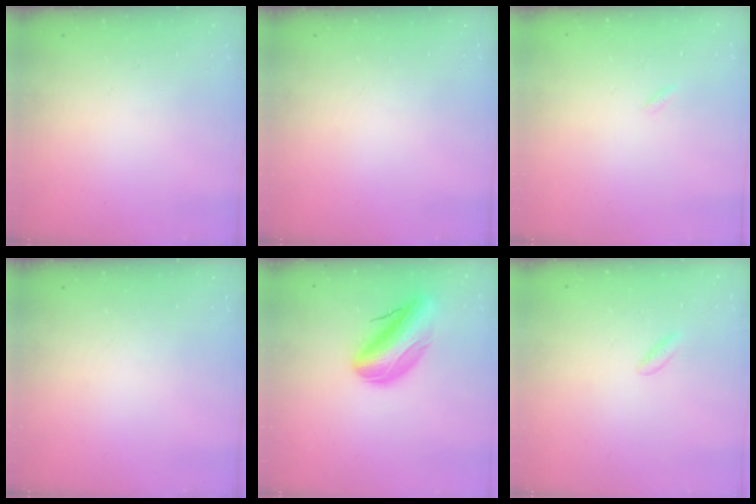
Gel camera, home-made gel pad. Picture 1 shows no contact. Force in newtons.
{"total": 0.0}
{"total": 0.0}
{"total": 0.0}
{"total": 14.2, "press": 13.7, "slide": 3.6}
{"total": 1.5, "press": 1.2, "slide": 0.9}